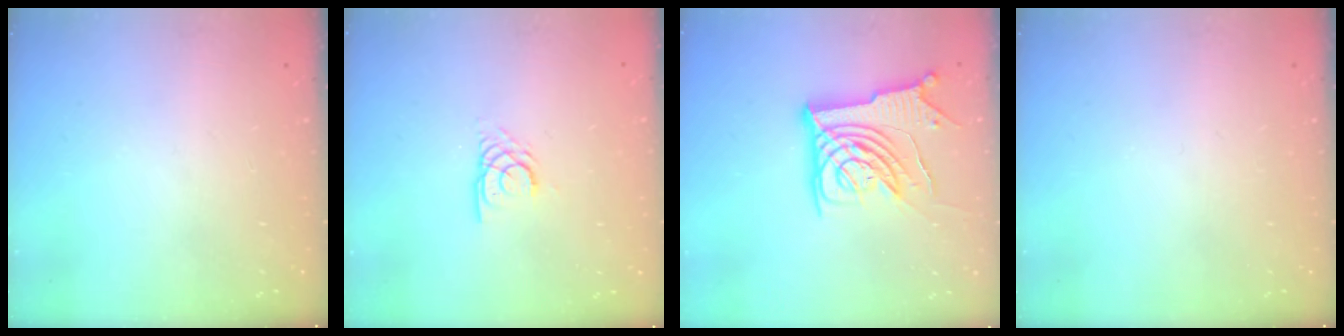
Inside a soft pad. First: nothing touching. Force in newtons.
{"total": 3.4, "press": 3.4, "slide": 0.2}
{"total": 14.0, "press": 13.9, "slide": 1.5}
{"total": 0.0}